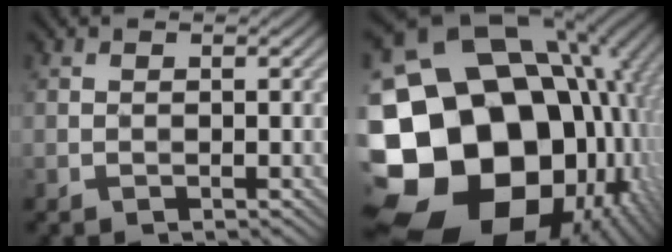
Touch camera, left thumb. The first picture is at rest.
{"total": 25.2, "force": [-6.2, 20.1, 13.8], "torque": [-0.275, -0.032, -0.121]}